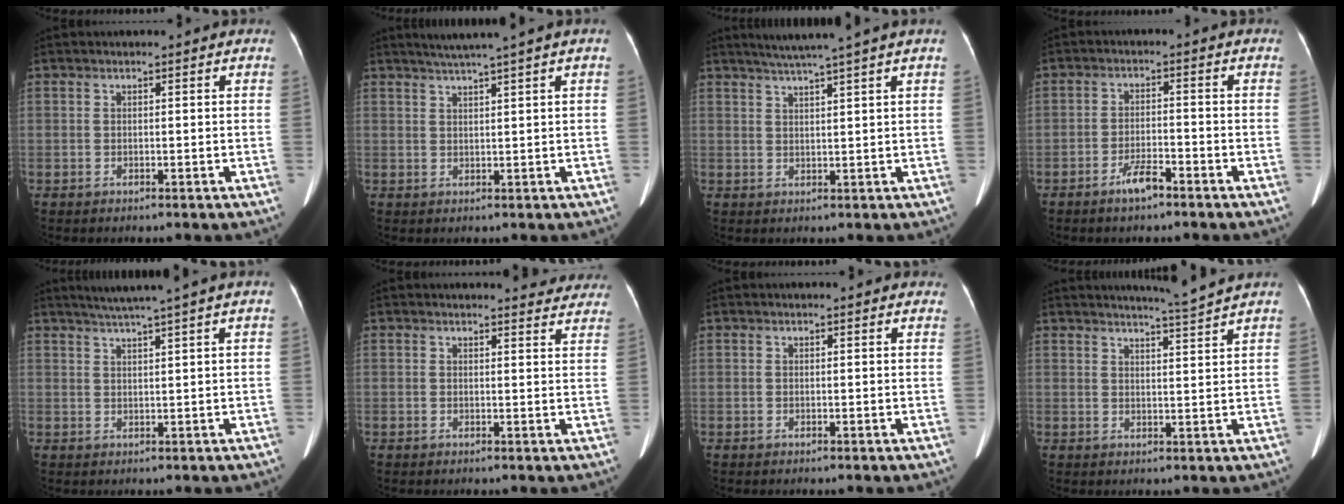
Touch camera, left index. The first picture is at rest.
{"total": 3.7, "force": [2.9, -1.1, 2.1], "torque": [-0.036, 0.007, 0.055]}
{"total": 5.6, "force": [4.5, -1.5, 3.0], "torque": [-0.048, 0.011, 0.075]}
{"total": 3.8, "force": [-2.9, 0.7, 2.3], "torque": [-0.047, -0.005, -0.052]}
{"total": 4.7, "force": [3.7, -1.3, 2.6], "torque": [-0.042, 0.011, 0.068]}
{"total": 7.5, "force": [7.2, 1.8, 1.1], "torque": [0.013, -0.010, 0.051]}
{"total": 2.4, "force": [2.2, 0.7, 0.8], "torque": [-0.011, 0.005, 0.011]}
{"total": 4.3, "force": [3.8, -1.9, 0.5], "torque": [-0.016, -0.020, 0.060]}